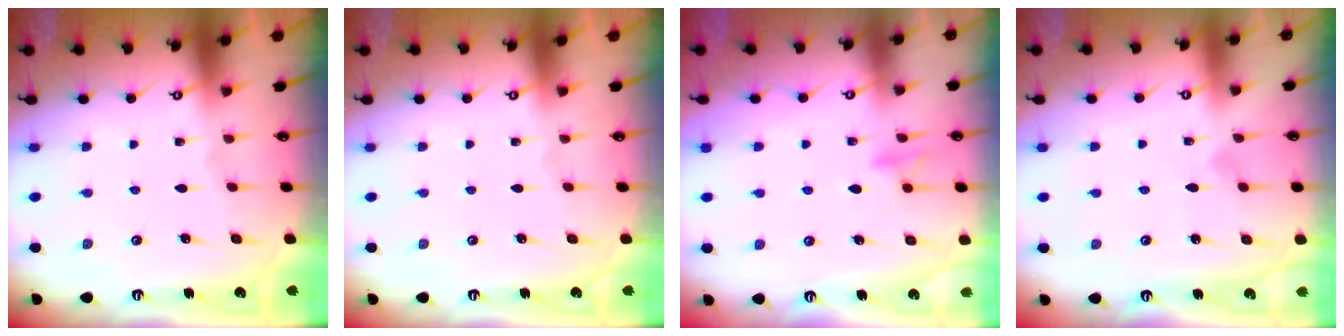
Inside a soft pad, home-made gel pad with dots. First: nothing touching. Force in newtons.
{"total": 0.0}
{"total": 10.2, "press": 10.2, "slide": 1.1}
{"total": 5.1, "press": 5.0, "slide": 0.3}